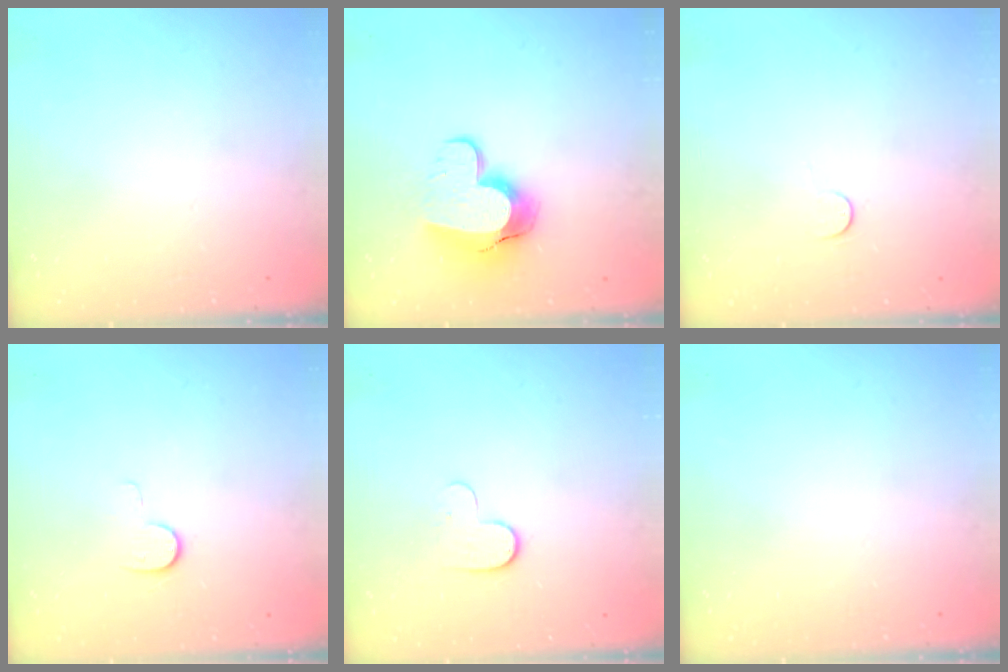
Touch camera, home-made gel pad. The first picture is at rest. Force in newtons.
{"total": 11.8, "press": 11.7, "slide": 1.0}
{"total": 2.8, "press": 2.8, "slide": 0.4}
{"total": 6.8, "press": 6.8, "slide": 0.6}
{"total": 5.4, "press": 5.3, "slide": 1.2}
{"total": 0.0}